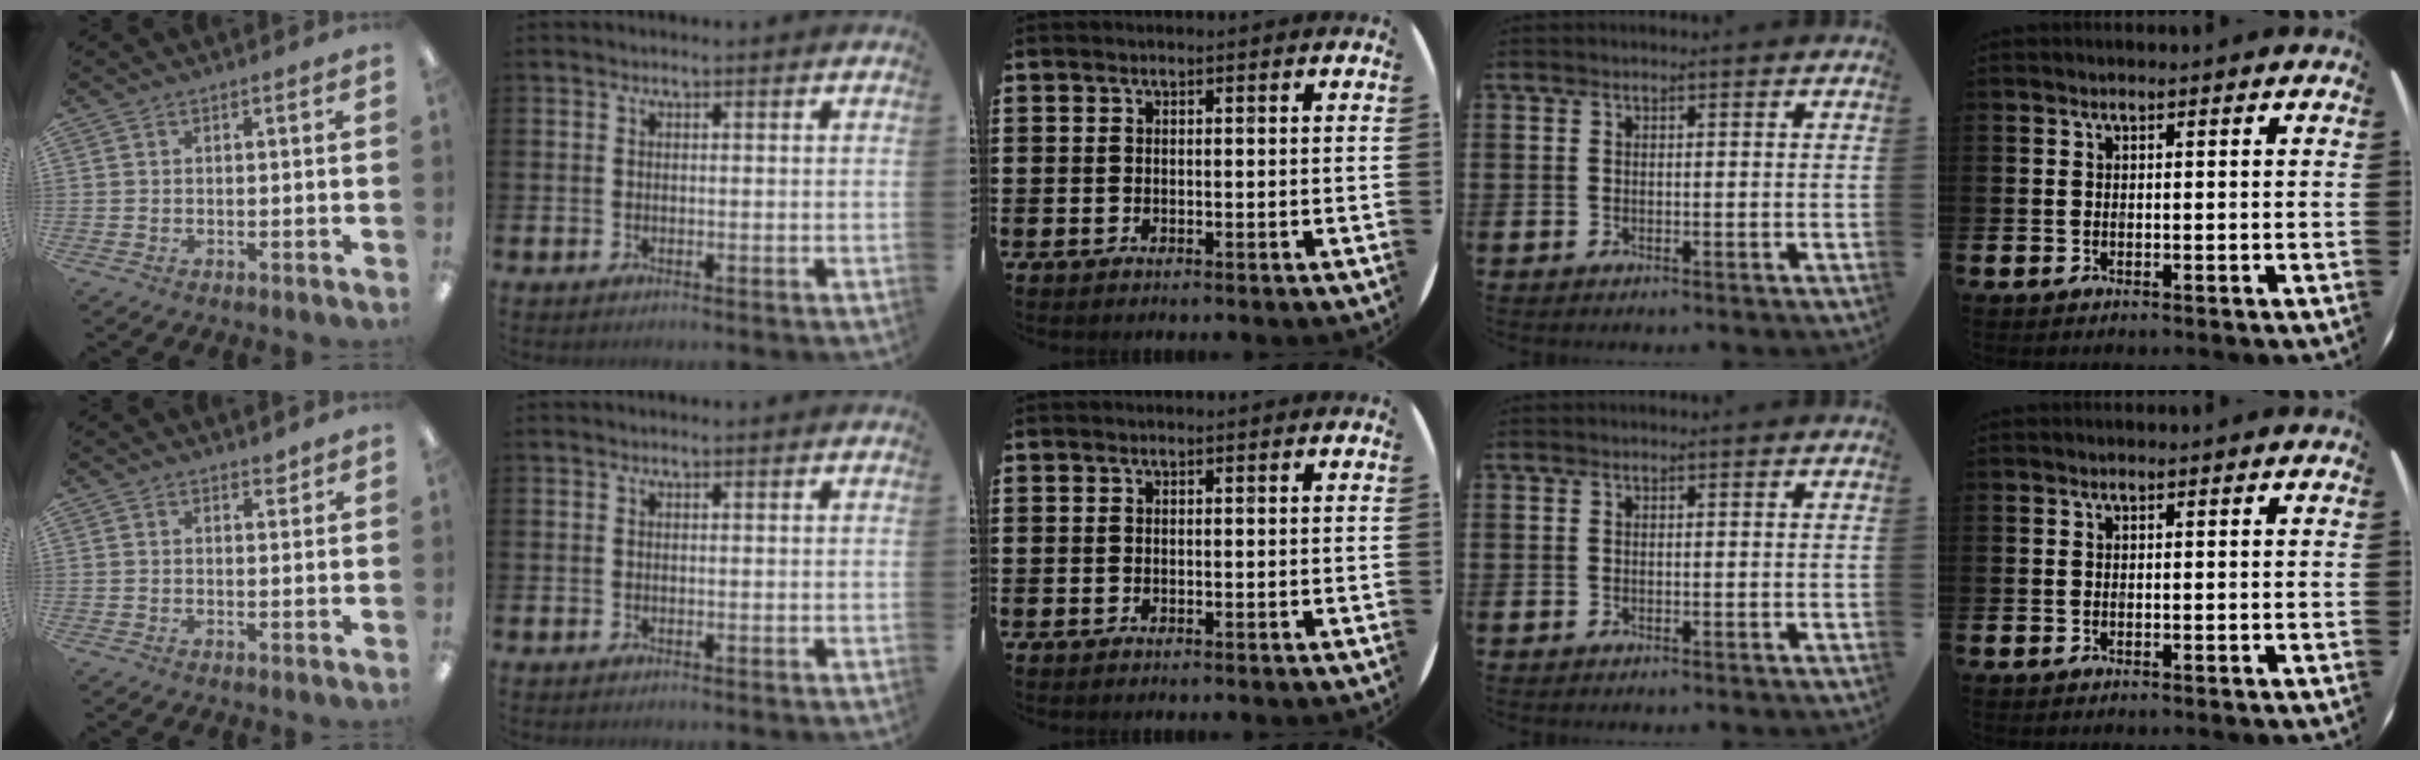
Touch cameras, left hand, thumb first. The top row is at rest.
{"thumb": {"total": 1.8, "force": [1.5, 0.6, 0.7], "torque": [0.002, -0.008, 0.025]}}